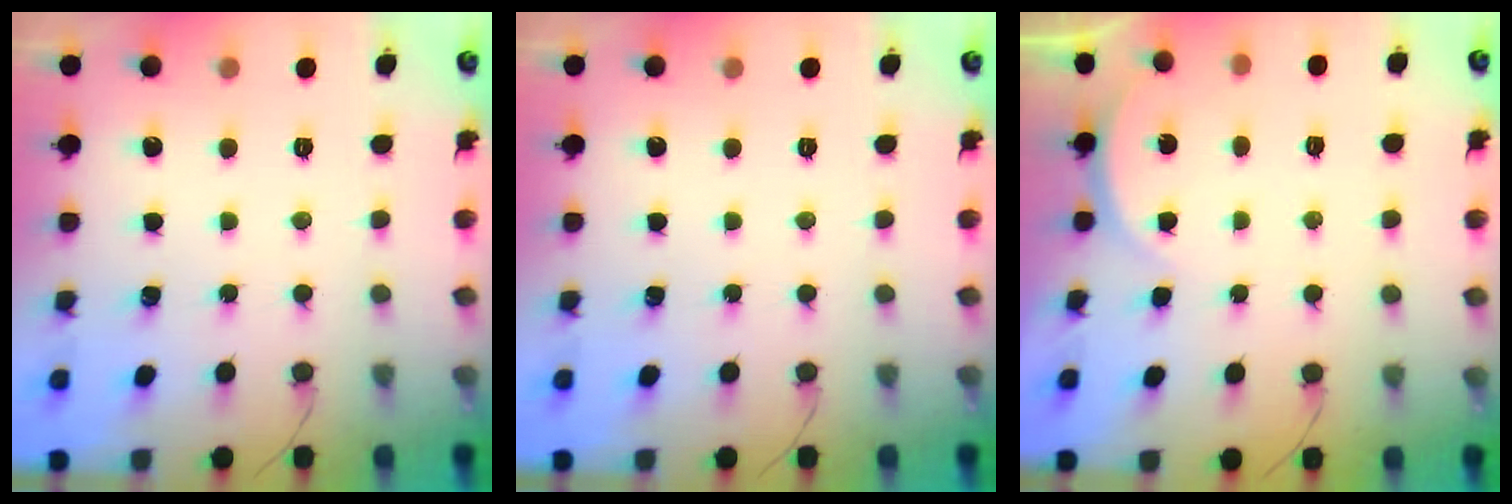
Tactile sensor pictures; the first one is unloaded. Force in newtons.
{"total": 0.0}
{"total": 2.8, "press": 2.1, "slide": 1.7}